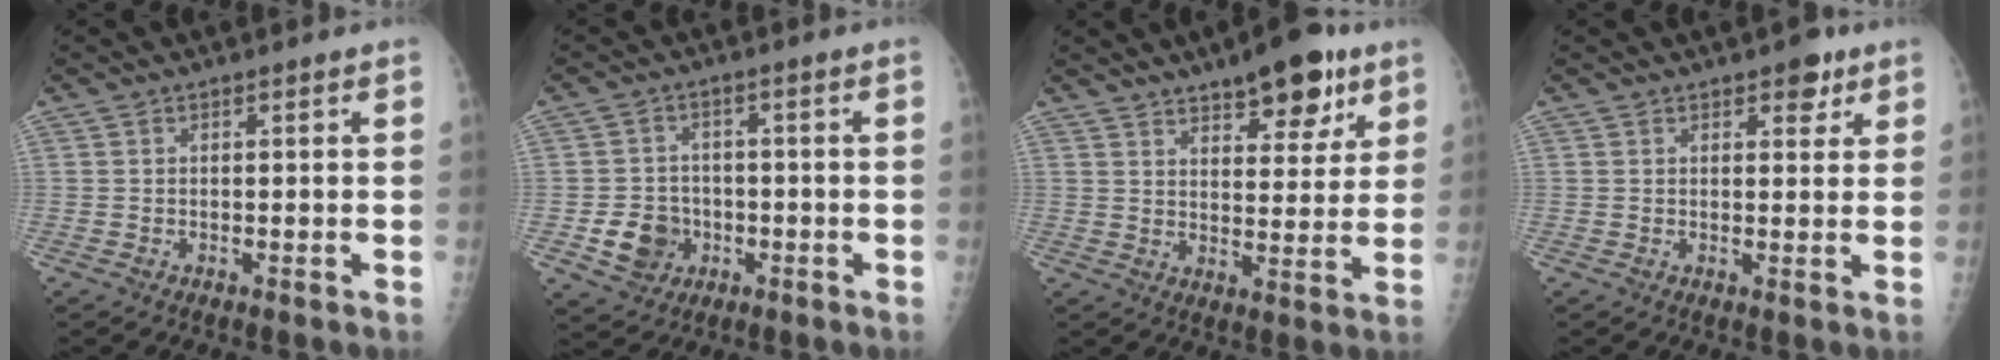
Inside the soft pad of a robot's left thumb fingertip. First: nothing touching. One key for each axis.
{"total": 5.8, "fx": -1.7, "fy": 4.9, "fz": 2.5, "tx": -0.027, "ty": 0.009, "tz": -0.025}
{"total": 12.7, "fx": 8.1, "fy": 5.0, "fz": 8.4, "tx": -0.081, "ty": -0.037, "tz": 0.117}
{"total": 3.8, "fx": 2.3, "fy": 2.0, "fz": 2.2, "tx": -0.007, "ty": -0.009, "tz": 0.026}